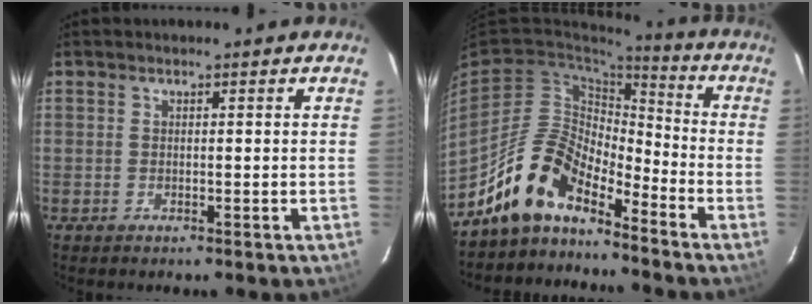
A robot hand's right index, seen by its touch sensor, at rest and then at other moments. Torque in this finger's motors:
{"motor_torque": [1.06, -1.08, 0.82, 0.18]}